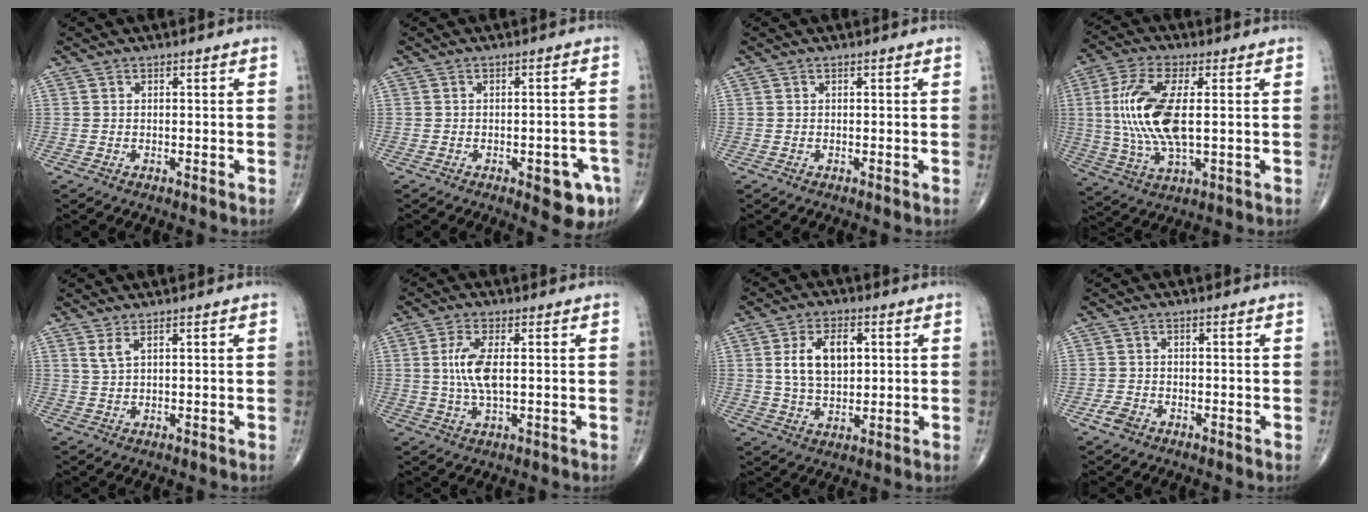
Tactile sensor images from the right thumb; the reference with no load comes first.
{"total": 7.0, "force": [-3.2, 2.8, 5.6], "torque": [-0.047, 0.013, -0.033]}
{"total": 0.0}
{"total": 15.1, "force": [1.2, 5.8, 13.8], "torque": [-0.306, -0.003, 0.026]}
{"total": 2.0, "force": [1.3, 0.4, 1.5], "torque": [-0.039, -0.003, 0.032]}
{"total": 7.0, "force": [0.6, 2.5, 6.5], "torque": [-0.147, -0.002, 0.013]}
{"total": 9.6, "force": [2.1, 5.7, 7.5], "torque": [-0.122, -0.002, 0.041]}
{"total": 2.5, "force": [-1.5, 1.6, 1.1], "torque": [-0.020, 0.007, -0.027]}